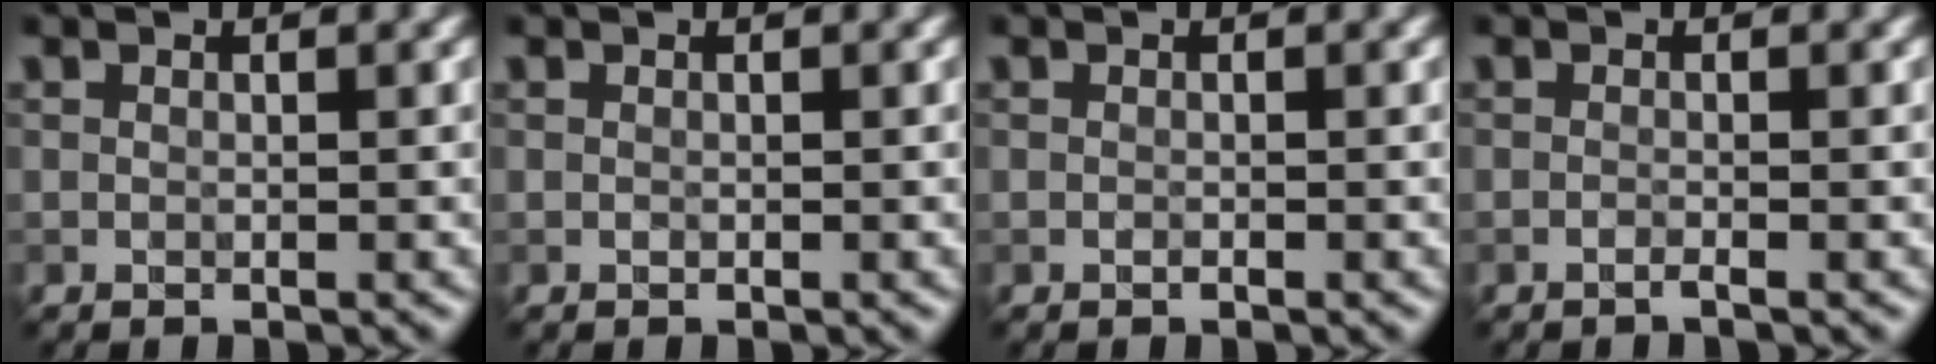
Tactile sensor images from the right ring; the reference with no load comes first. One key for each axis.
{"total": 0.0}
{"total": 0.0}
{"total": 0.5, "fx": -0.4, "fy": -0.1, "fz": 0.3, "tx": -0.006, "ty": -0.002, "tz": -0.008}